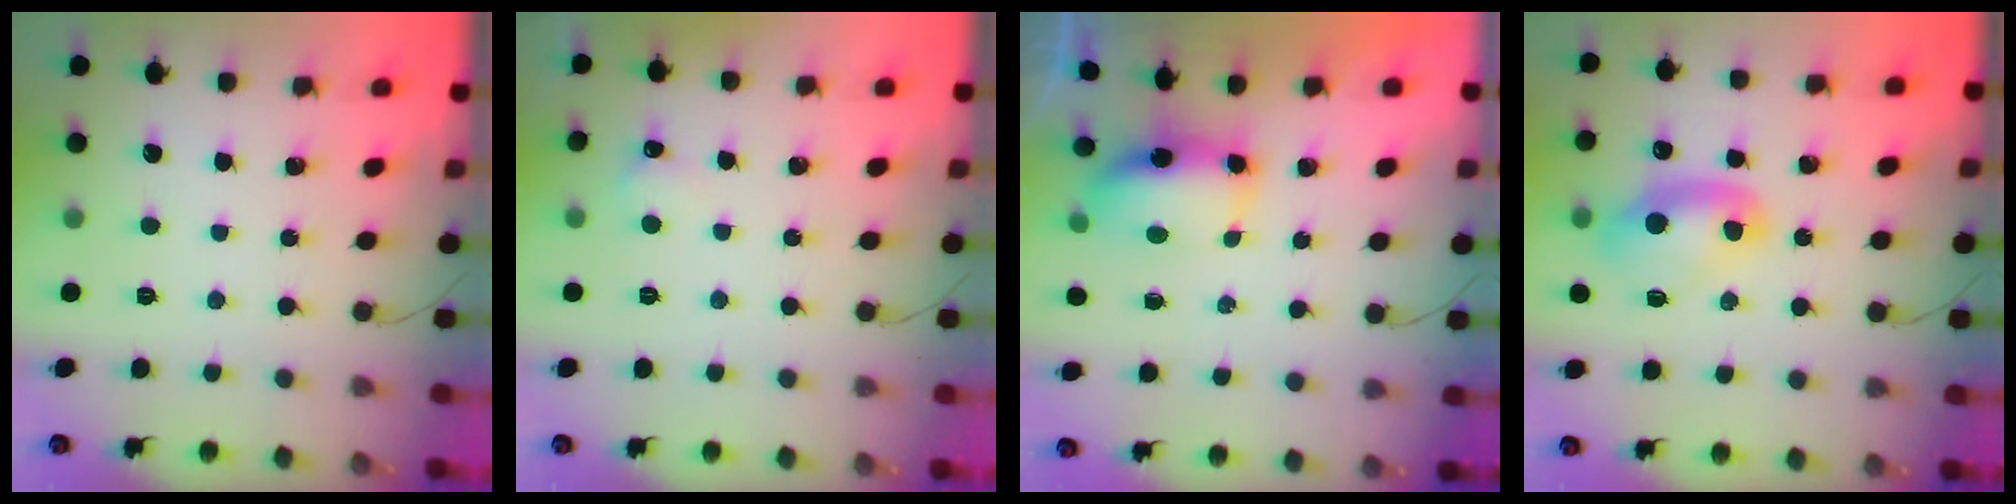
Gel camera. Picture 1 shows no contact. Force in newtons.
{"total": 4.9, "press": 4.8, "slide": 1.3}
{"total": 12.2, "press": 8.6, "slide": 8.6}
{"total": 10.2, "press": 10.2, "slide": 0.7}